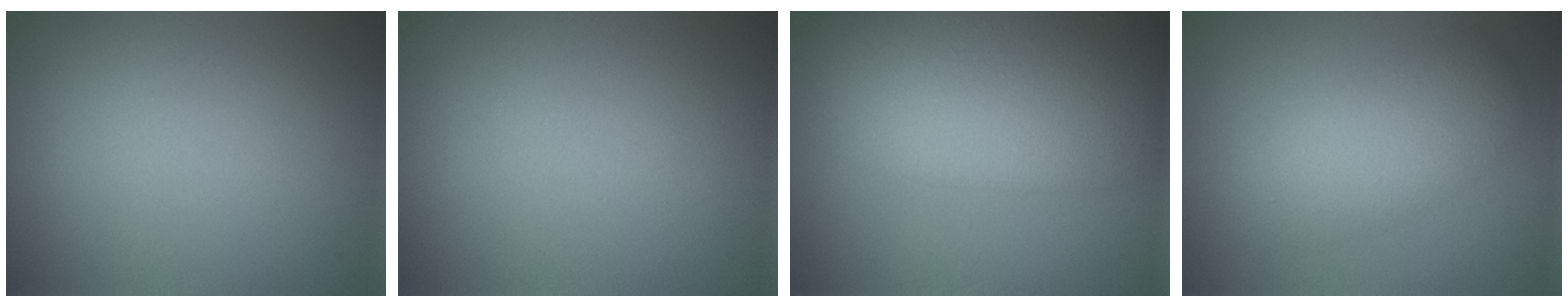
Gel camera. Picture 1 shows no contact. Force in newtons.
{"total": 0.0}
{"total": 11.8, "press": 11.7, "slide": 0.7}
{"total": 4.5, "press": 4.5, "slide": 0.1}